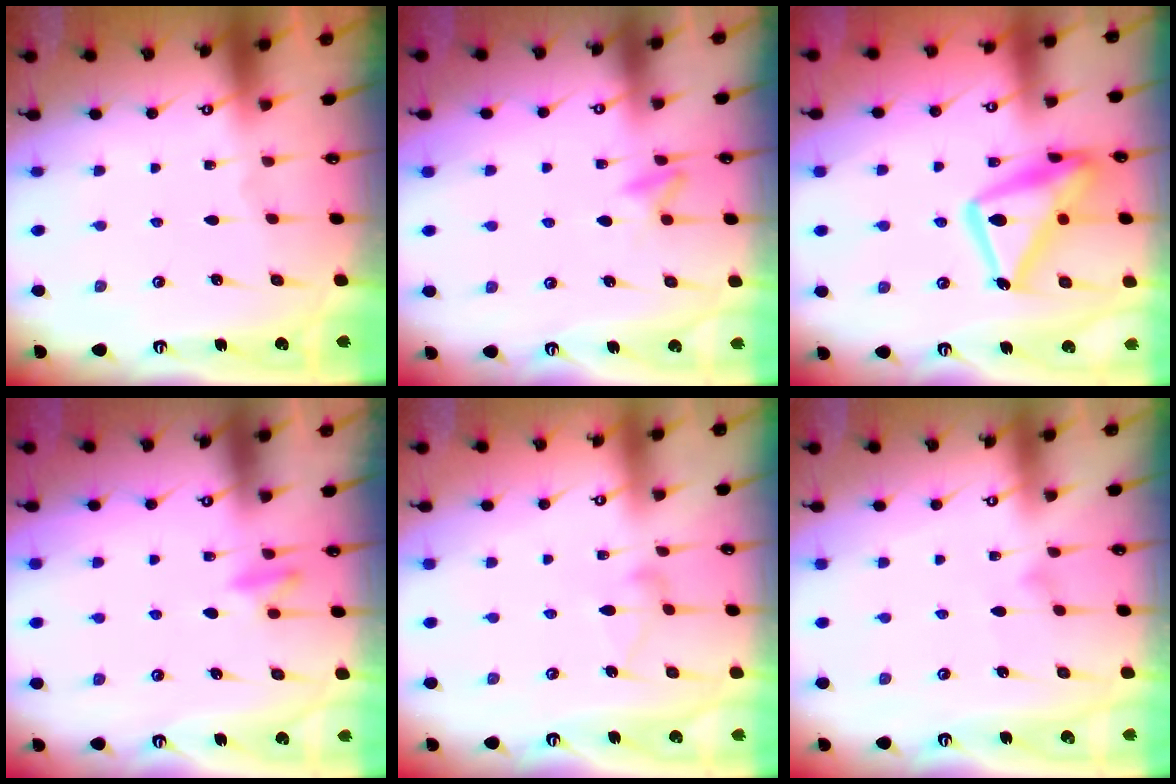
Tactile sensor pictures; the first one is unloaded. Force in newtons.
{"total": 6.7, "press": 6.6, "slide": 1.2}
{"total": 19.6, "press": 19.5, "slide": 1.5}
{"total": 7.7, "press": 7.6, "slide": 1.1}
{"total": 7.0, "press": 7.0, "slide": 0.4}
{"total": 3.9, "press": 3.8, "slide": 0.2}